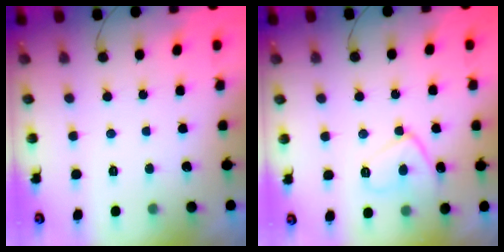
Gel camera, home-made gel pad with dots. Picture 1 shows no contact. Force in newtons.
{"total": 9.6, "press": 9.5, "slide": 0.9}